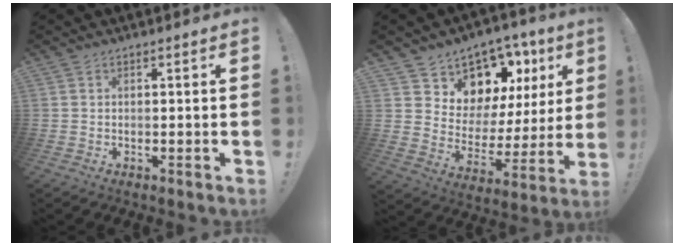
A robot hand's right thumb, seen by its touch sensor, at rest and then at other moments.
{"total": 11.3, "force": [8.5, 6.9, 3.0], "torque": [-0.038, -0.090, 0.167]}